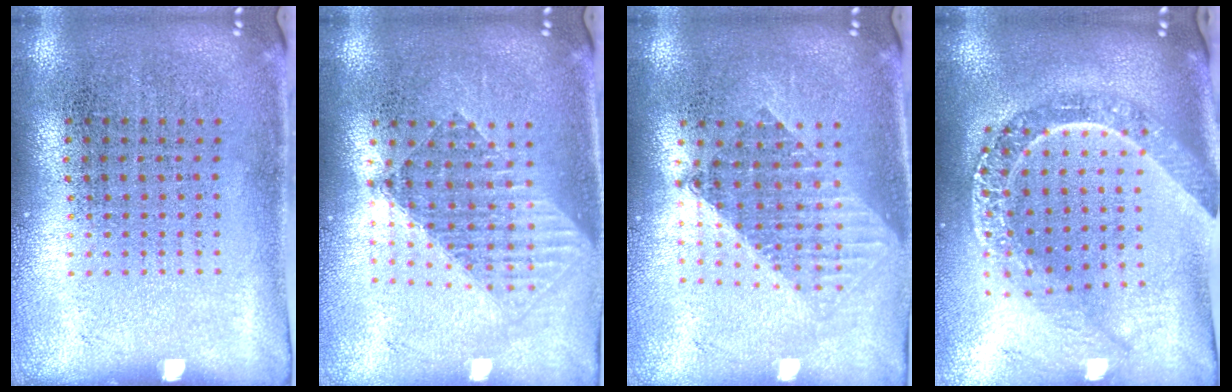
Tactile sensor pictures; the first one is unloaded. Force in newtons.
{"total": 1.5, "press": 1.3, "slide": 0.8}
{"total": 1.6, "press": 1.3, "slide": 1.0}
{"total": 2.5, "press": 2.0, "slide": 1.5}